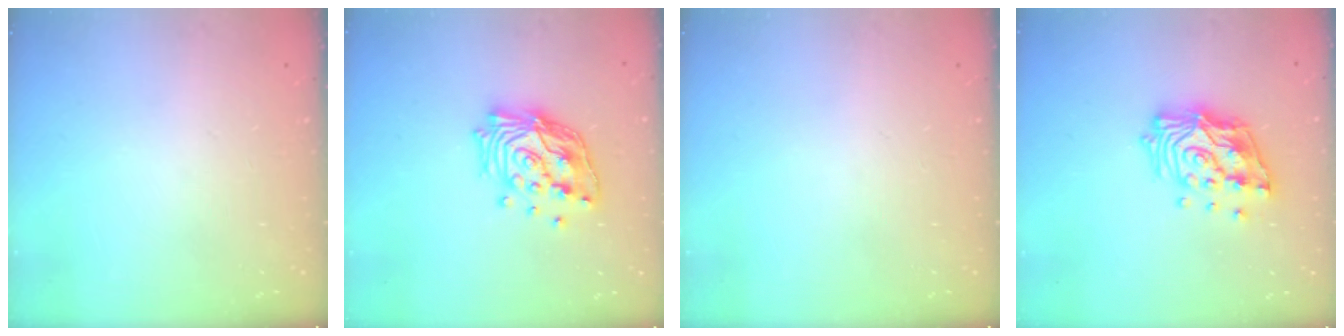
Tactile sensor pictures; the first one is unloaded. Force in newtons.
{"total": 18.0, "press": 17.9, "slide": 2.4}
{"total": 0.0}
{"total": 15.5, "press": 15.4, "slide": 1.8}